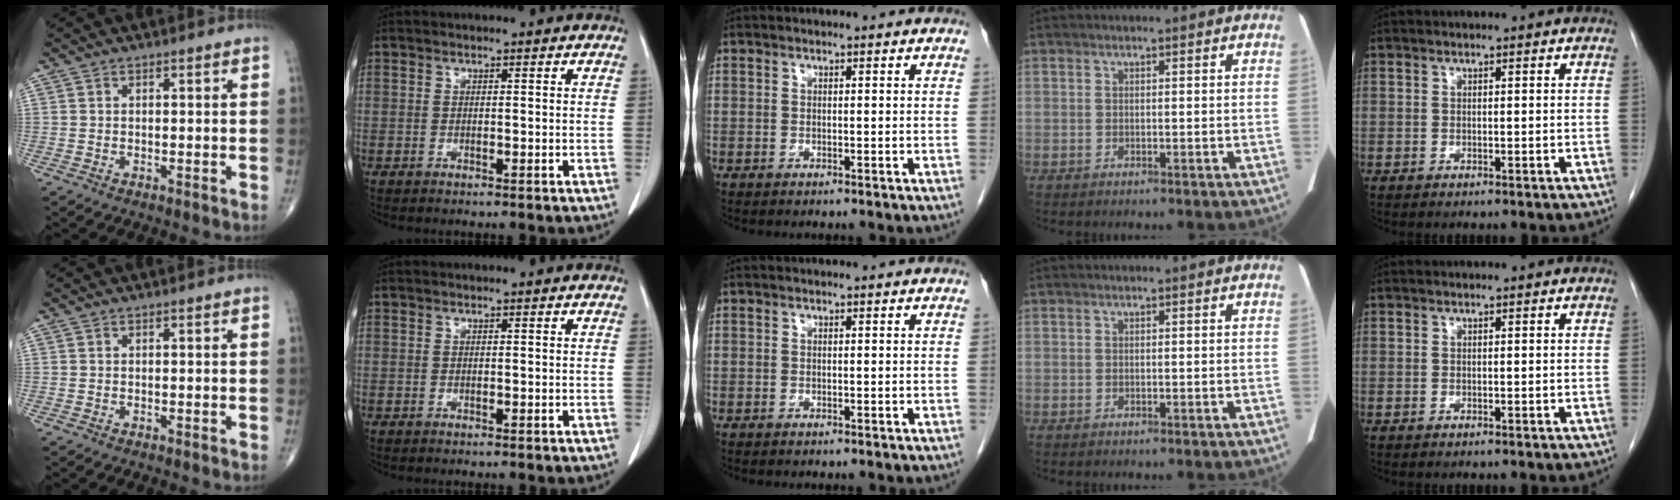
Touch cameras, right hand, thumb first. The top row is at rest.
{}